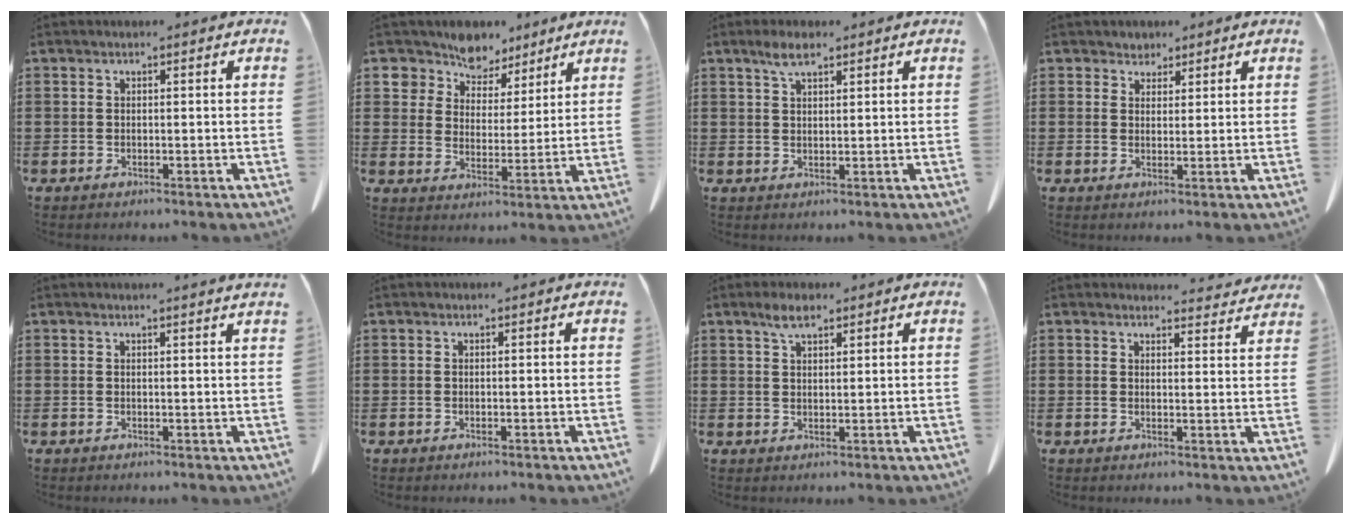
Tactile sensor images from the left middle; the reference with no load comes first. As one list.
[{"total": 7.4, "force": [6.6, 3.4, 0.3], "torque": [-0.041, -0.040, 0.122]}, {"total": 3.4, "force": [2.3, 1.1, 2.3], "torque": [-0.051, 0.004, 0.041]}, {"total": 2.3, "force": [1.9, 1.2, 0.1], "torque": [-0.010, 0.005, 0.038]}, {"total": 1.0, "force": [0.9, -0.4, 0.4], "torque": [-0.006, -0.005, 0.017]}, {"total": 0.0}, {"total": 3.4, "force": [2.4, 1.1, 2.2], "torque": [-0.048, 0.003, 0.043]}, {"total": 3.3, "force": [3.3, 0.2, 0.4], "torque": [-0.008, -0.015, 0.060]}]